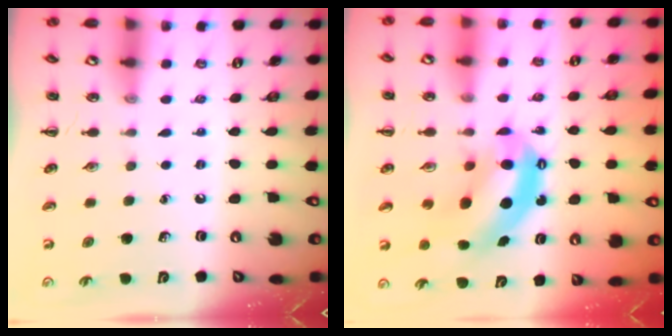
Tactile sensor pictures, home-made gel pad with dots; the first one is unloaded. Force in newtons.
{"total": 10.1, "press": 9.7, "slide": 2.7}